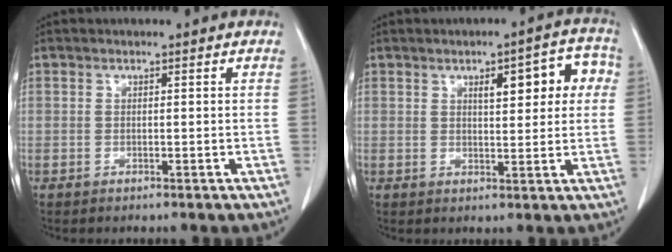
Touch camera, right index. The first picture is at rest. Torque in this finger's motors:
{"motor_torque": [0.46, 0.34, 0.12, 0.06]}